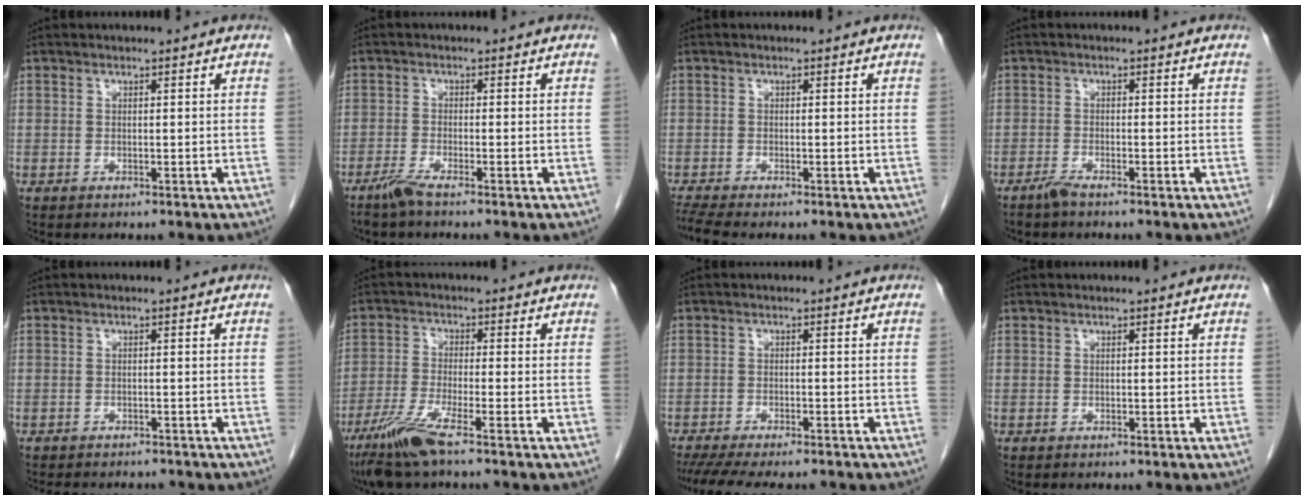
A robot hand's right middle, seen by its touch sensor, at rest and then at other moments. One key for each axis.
{"total": 2.5, "fx": -2.0, "fy": -0.2, "fz": 1.4, "tx": -0.040, "ty": -0.006, "tz": -0.045}
{"total": 2.4, "fx": -2.1, "fy": -0.5, "fz": 1.1, "tx": -0.030, "ty": -0.011, "tz": -0.045}
{"total": 1.7, "fx": -1.4, "fy": 0.0, "fz": 0.8, "tx": -0.025, "ty": -0.003, "tz": -0.029}
{"total": 6.1, "fx": -5.5, "fy": 1.9, "fz": 1.8, "tx": -0.023, "ty": -0.003, "tz": -0.070}
{"total": 7.0, "fx": -4.7, "fy": -0.1, "fz": 5.2, "tx": -0.112, "ty": -0.023, "tz": -0.097}
{"total": 12.3, "fx": -10.6, "fy": 2.5, "fz": 5.7, "tx": -0.096, "ty": -0.016, "tz": -0.148}
{"total": 0.0}